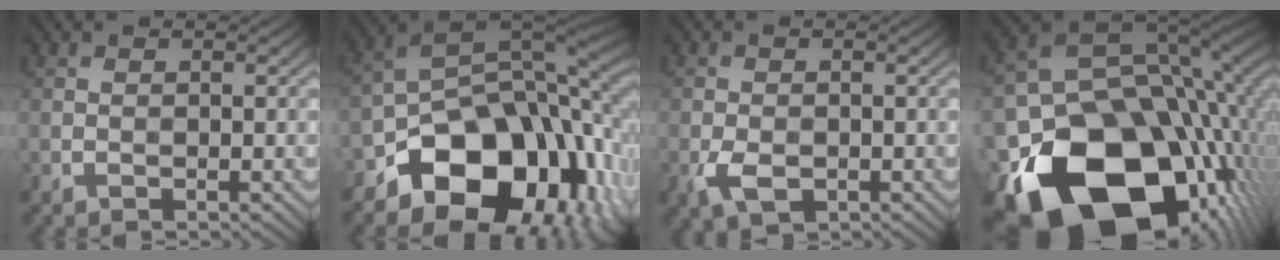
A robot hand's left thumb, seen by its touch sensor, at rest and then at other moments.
{"total": 17.3, "force": [-7.2, 11.6, 10.6], "torque": [-0.154, -0.025, -0.129]}
{"total": 4.4, "force": [-2.0, 2.5, 3.0], "torque": [-0.058, -0.012, -0.036]}
{"total": 22.1, "force": [-9.1, 14.8, 13.6], "torque": [-0.308, -0.067, -0.124]}